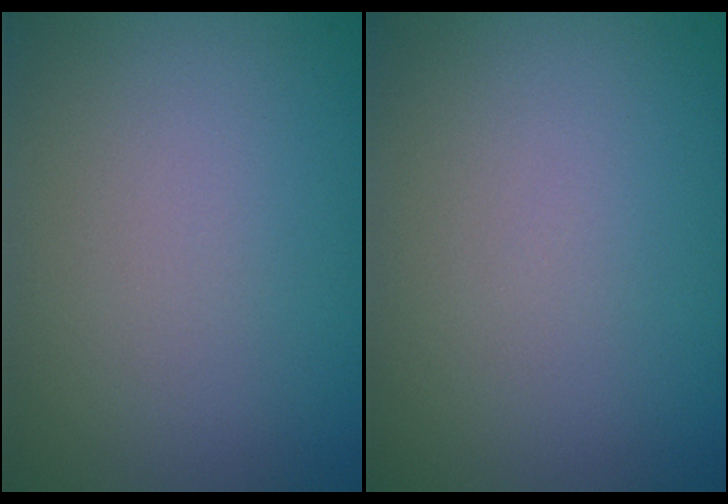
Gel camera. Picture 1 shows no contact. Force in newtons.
{"total": 0.0}